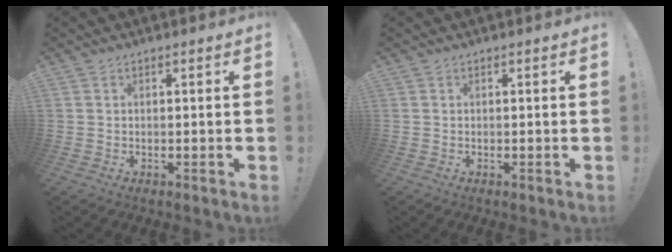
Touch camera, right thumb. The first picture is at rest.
{"total": 0.0}